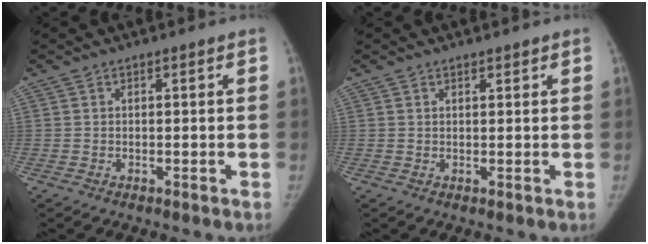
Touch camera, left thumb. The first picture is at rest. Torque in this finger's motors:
{"motor_torque": [-0.17, -0.03, 0.10, 0.25, -0.07]}